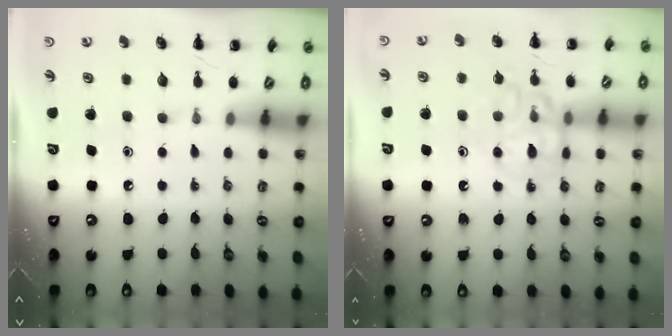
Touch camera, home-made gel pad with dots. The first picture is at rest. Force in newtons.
{"total": 12.0, "press": 11.9, "slide": 1.3}